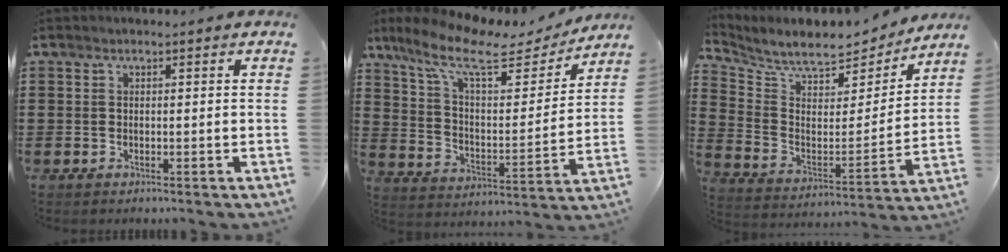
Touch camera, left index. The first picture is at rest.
{"total": 11.4, "force": [8.2, 3.3, 7.2], "torque": [-0.162, -0.035, 0.139]}
{"total": 8.1, "force": [7.4, 1.6, 2.8], "torque": [-0.083, -0.055, 0.124]}